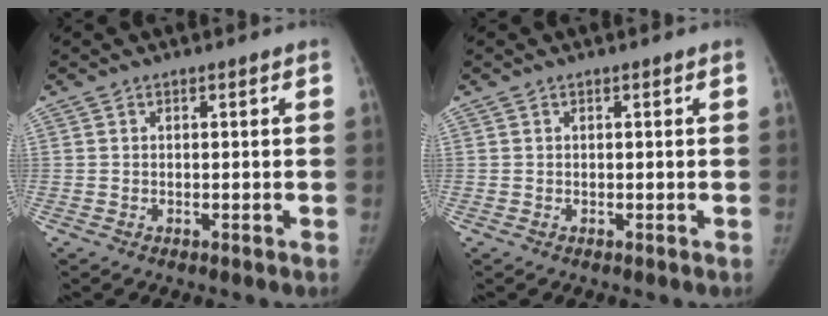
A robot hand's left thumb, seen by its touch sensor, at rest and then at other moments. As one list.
[{"total": 0.0}]